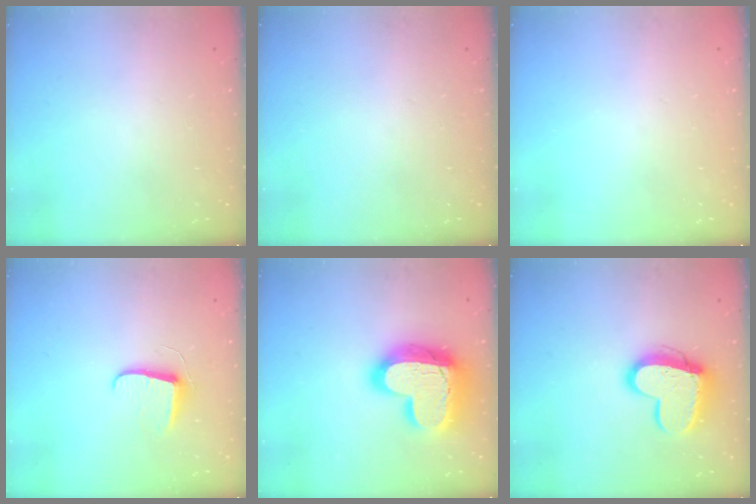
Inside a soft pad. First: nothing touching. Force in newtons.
{"total": 0.0}
{"total": 0.0}
{"total": 7.3, "press": 7.3, "slide": 0.4}
{"total": 23.6, "press": 23.5, "slide": 2.0}
{"total": 14.7, "press": 14.7, "slide": 1.3}